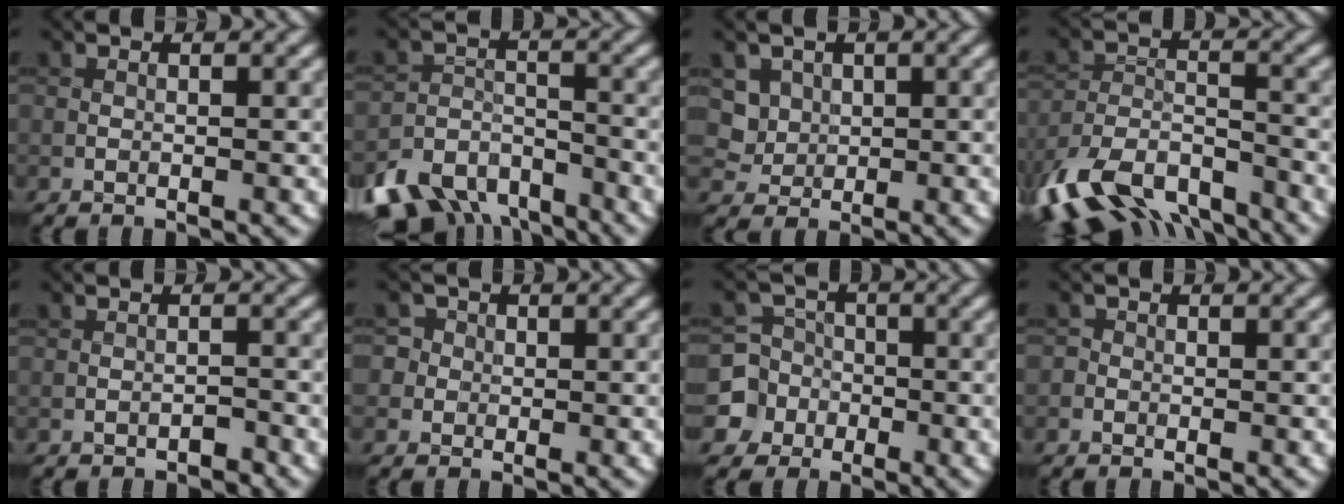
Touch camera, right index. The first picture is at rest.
{"total": 10.4, "force": [-8.4, 5.2, 3.2], "torque": [-0.054, -0.016, -0.132]}
{"total": 2.8, "force": [0.7, 2.6, 0.8], "torque": [-0.015, -0.009, 0.033]}
{"total": 11.2, "force": [-8.3, 5.2, 5.5], "torque": [-0.116, -0.010, -0.144]}
{"total": 0.7, "force": [-0.7, 0.2, 0.2], "torque": [0.002, 0.004, -0.008]}
{"total": 4.6, "force": [0.0, 4.5, 1.3], "torque": [-0.005, 0.030, -0.031]}
{"total": 6.0, "force": [-2.4, 5.5, 0.4], "torque": [0.003, 0.006, -0.068]}
{"total": 1.1, "force": [-0.5, 0.9, 0.1], "torque": [0.012, 0.002, -0.014]}